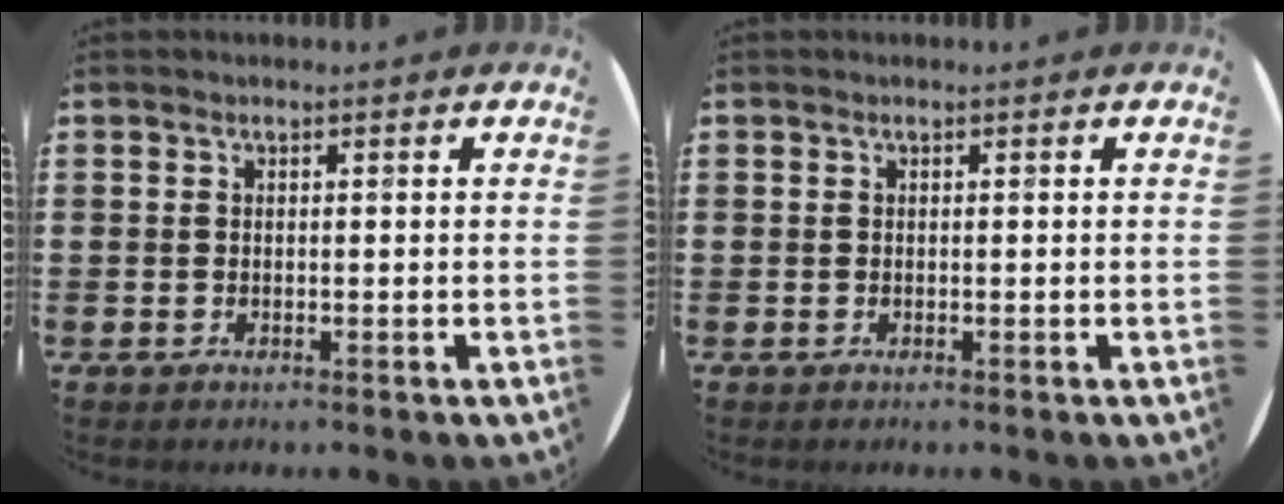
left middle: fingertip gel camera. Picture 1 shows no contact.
{"total": 0.0}